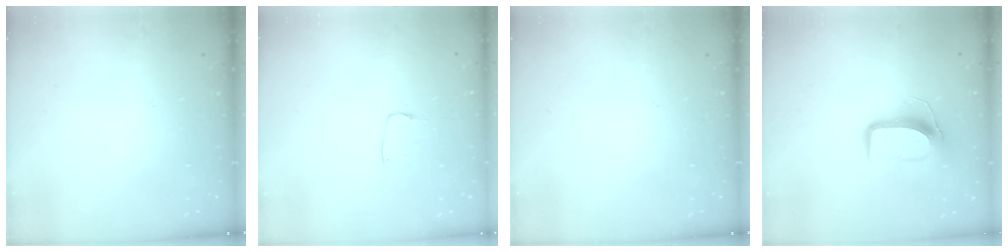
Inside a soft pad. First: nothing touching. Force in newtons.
{"total": 4.8, "press": 4.8, "slide": 0.3}
{"total": 0.0}
{"total": 9.6, "press": 9.6, "slide": 0.3}